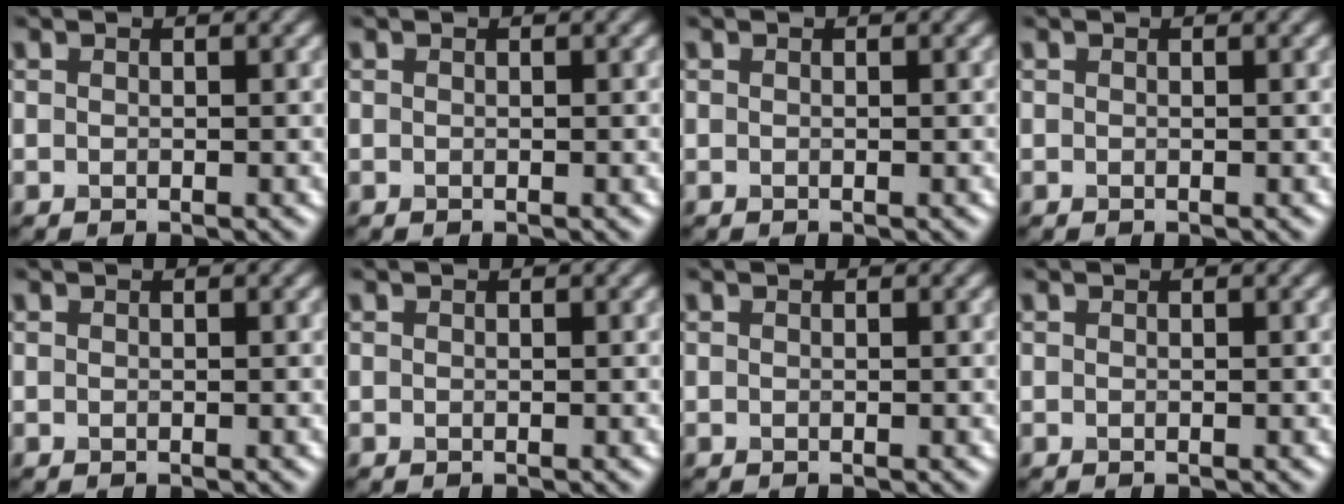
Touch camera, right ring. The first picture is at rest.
{"total": 0.0}
{"total": 0.0}
{"total": 0.0}
{"total": 0.0}
{"total": 0.0}
{"total": 0.0}
{"total": 0.0}